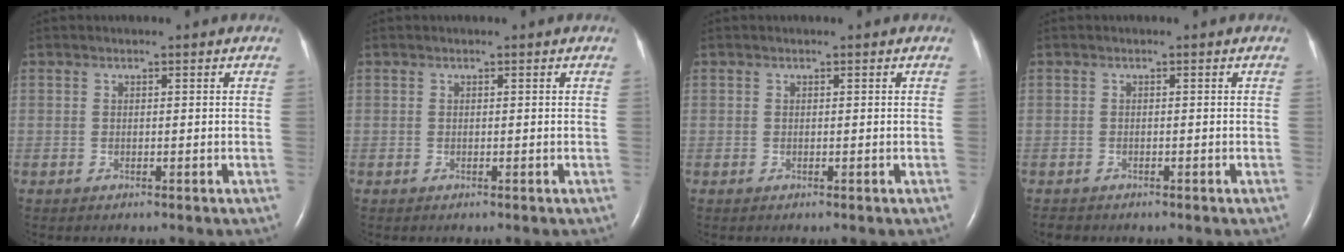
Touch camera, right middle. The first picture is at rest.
{"total": 0.0}
{"total": 0.0}
{"total": 1.0, "force": [-0.9, 0.4, 0.1], "torque": [-0.007, -0.001, -0.014]}